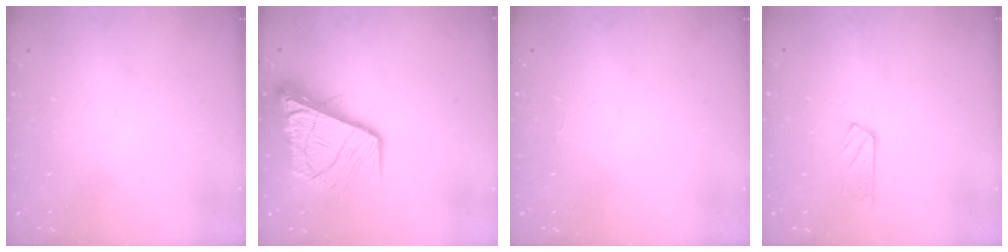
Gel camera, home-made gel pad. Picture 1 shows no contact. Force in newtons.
{"total": 13.9, "press": 13.8, "slide": 1.7}
{"total": 0.0}
{"total": 3.6, "press": 3.5, "slide": 0.5}